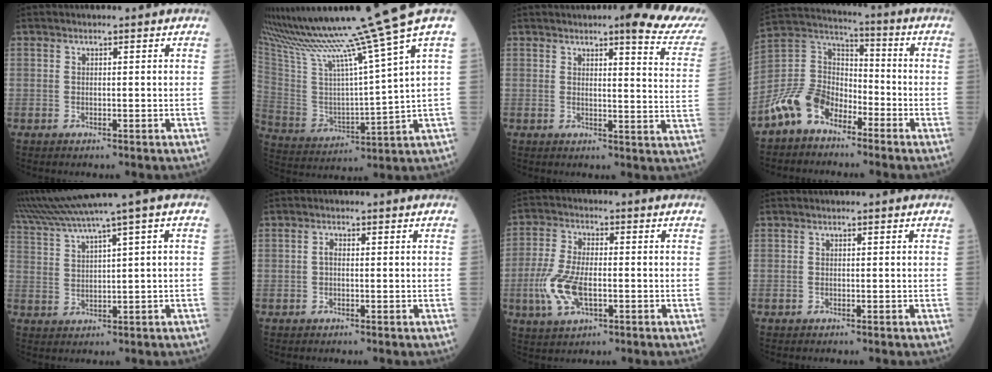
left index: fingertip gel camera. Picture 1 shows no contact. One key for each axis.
{"total": 18.4, "fx": 15.1, "fy": -3.9, "fz": 9.7, "tx": -0.181, "ty": -0.051, "tz": 0.267}
{"total": 11.8, "fx": 9.4, "fy": 0.9, "fz": 7.0, "tx": -0.071, "ty": -0.034, "tz": 0.084}
{"total": 10.2, "fx": -6.8, "fy": 5.9, "fz": 4.8, "tx": -0.120, "ty": 0.023, "tz": -0.143}
{"total": 8.6, "fx": 6.6, "fy": -2.2, "fz": 5.0, "tx": -0.099, "ty": 0.022, "tz": 0.129}
{"total": 1.0, "fx": -0.1, "fy": 0.7, "fz": 0.7, "tx": -0.011, "ty": 0.004, "tz": -0.002}
{"total": 8.8, "fx": -2.3, "fy": 3.9, "fz": 7.6, "tx": -0.180, "ty": -0.003, "tz": -0.039}
{"total": 0.0}